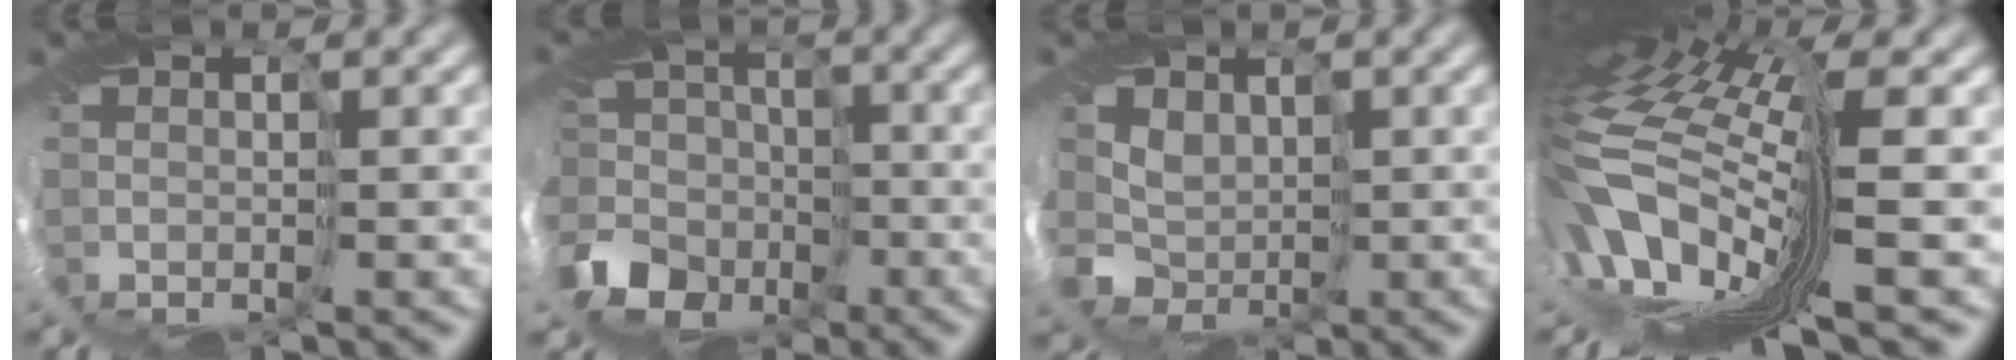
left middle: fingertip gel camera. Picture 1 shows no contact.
{"total": 11.5, "force": [-5.2, 9.2, 4.5], "torque": [-0.097, -0.020, -0.114]}
{"total": 3.0, "force": [-0.1, 3.0, 0.3], "torque": [-0.003, -0.006, -0.016]}
{"total": 15.0, "force": [-2.4, 5.8, 13.6], "torque": [-0.296, -0.055, -0.012]}